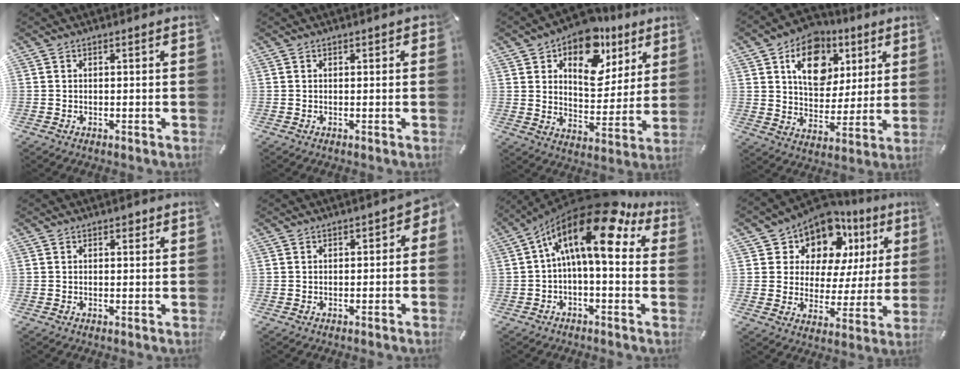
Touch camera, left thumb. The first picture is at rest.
{"total": 0.5, "force": [0.2, 0.3, 0.4], "torque": [-0.007, 0.003, 0.003]}
{"total": 16.7, "force": [9.5, 9.4, 10.0], "torque": [-0.140, -0.049, 0.166]}
{"total": 14.9, "force": [6.6, 11.2, 7.4], "torque": [-0.109, -0.022, 0.119]}
{"total": 0.9, "force": [0.6, 0.6, 0.5], "torque": [-0.001, -0.002, 0.009]}
{"total": 1.8, "force": [-0.6, 1.1, 1.3], "torque": [-0.024, 0.005, -0.011]}
{"total": 18.0, "force": [6.7, 6.6, 15.3], "torque": [-0.294, -0.051, 0.102]}
{"total": 11.2, "force": [7.9, 7.2, 3.1], "torque": [-0.068, -0.066, 0.144]}